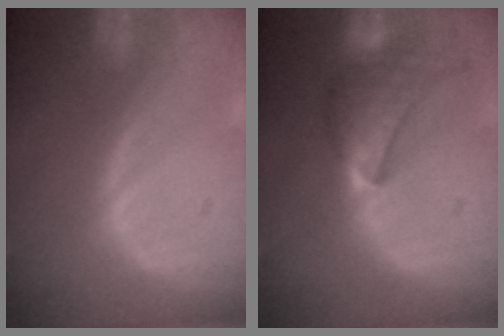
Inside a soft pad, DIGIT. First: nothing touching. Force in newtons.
{"total": 7.4, "press": 7.4, "slide": 0.5}